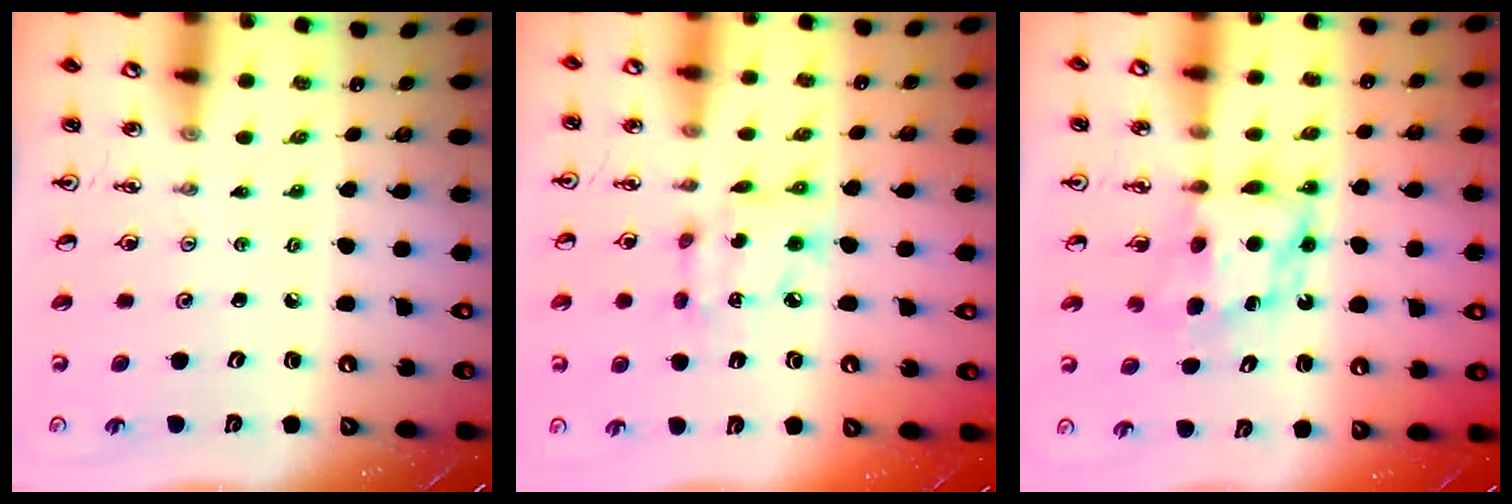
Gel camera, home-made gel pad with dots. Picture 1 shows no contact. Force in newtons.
{"total": 7.8, "press": 7.8, "slide": 0.5}
{"total": 6.2, "press": 6.2, "slide": 0.4}